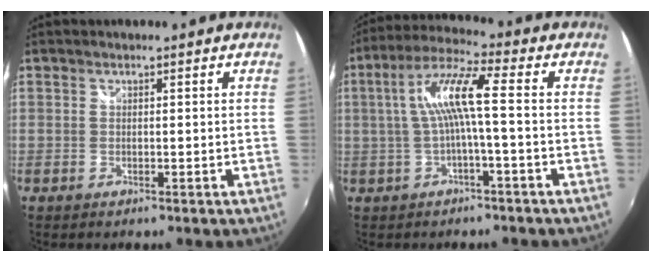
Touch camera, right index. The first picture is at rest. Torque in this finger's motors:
{"motor_torque": [1.13, -0.27, 0.65, 0.18]}